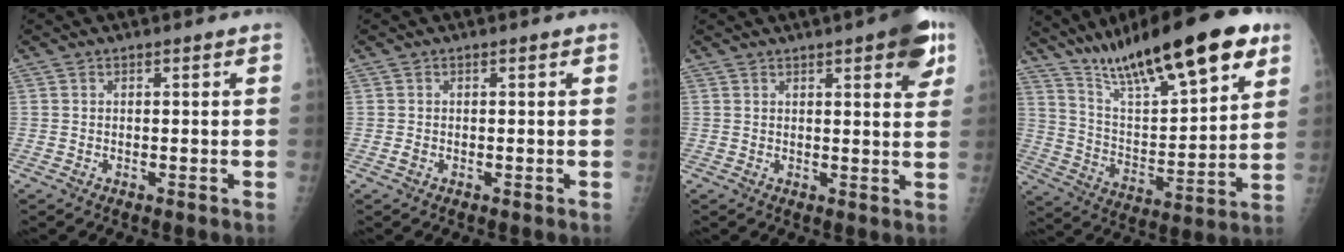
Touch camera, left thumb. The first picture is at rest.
{"total": 0.7, "force": [-0.1, 0.5, 0.5], "torque": [-0.011, -0.002, -0.002]}
{"total": 8.8, "force": [4.6, 2.4, 7.2], "torque": [-0.069, -0.014, 0.051]}
{"total": 25.2, "force": [16.3, 6.4, 18.1], "torque": [-0.271, -0.046, 0.277]}